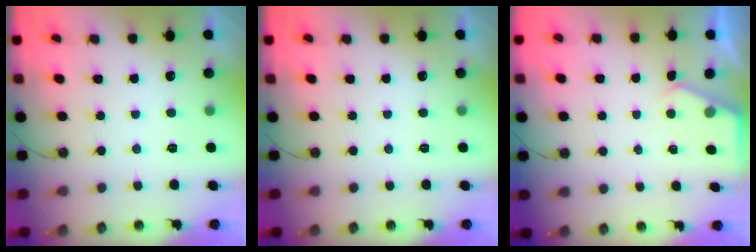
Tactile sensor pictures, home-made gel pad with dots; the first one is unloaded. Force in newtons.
{"total": 0.0}
{"total": 2.4, "press": 2.4, "slide": 0.4}